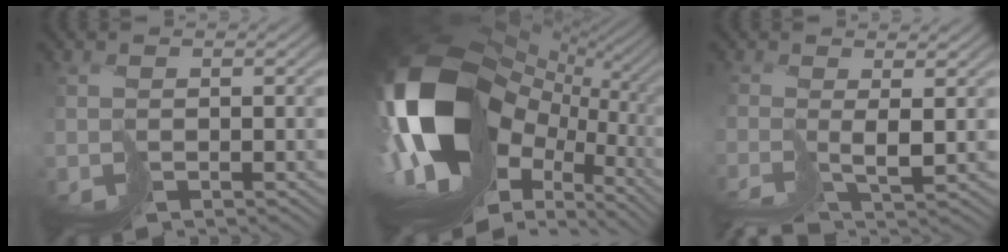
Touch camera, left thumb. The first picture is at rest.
{"total": 20.6, "force": [-1.0, 13.1, 15.9], "torque": [-0.329, -0.038, 0.014]}
{"total": 2.4, "force": [-1.3, -0.8, 1.9], "torque": [-0.027, -0.004, -0.028]}